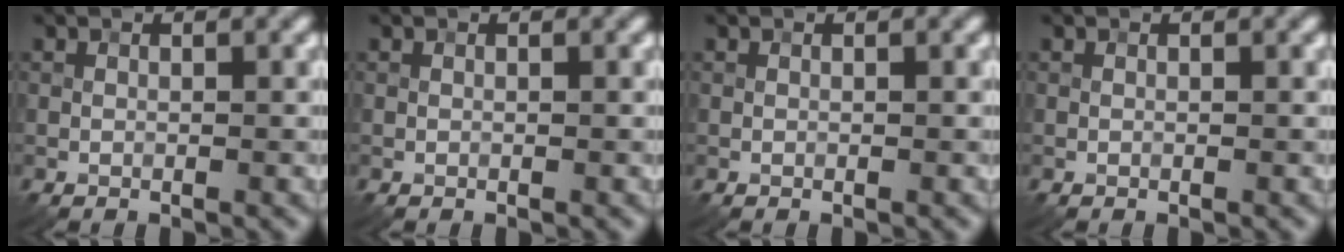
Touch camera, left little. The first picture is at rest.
{"total": 0.0}
{"total": 0.0}
{"total": 0.0}